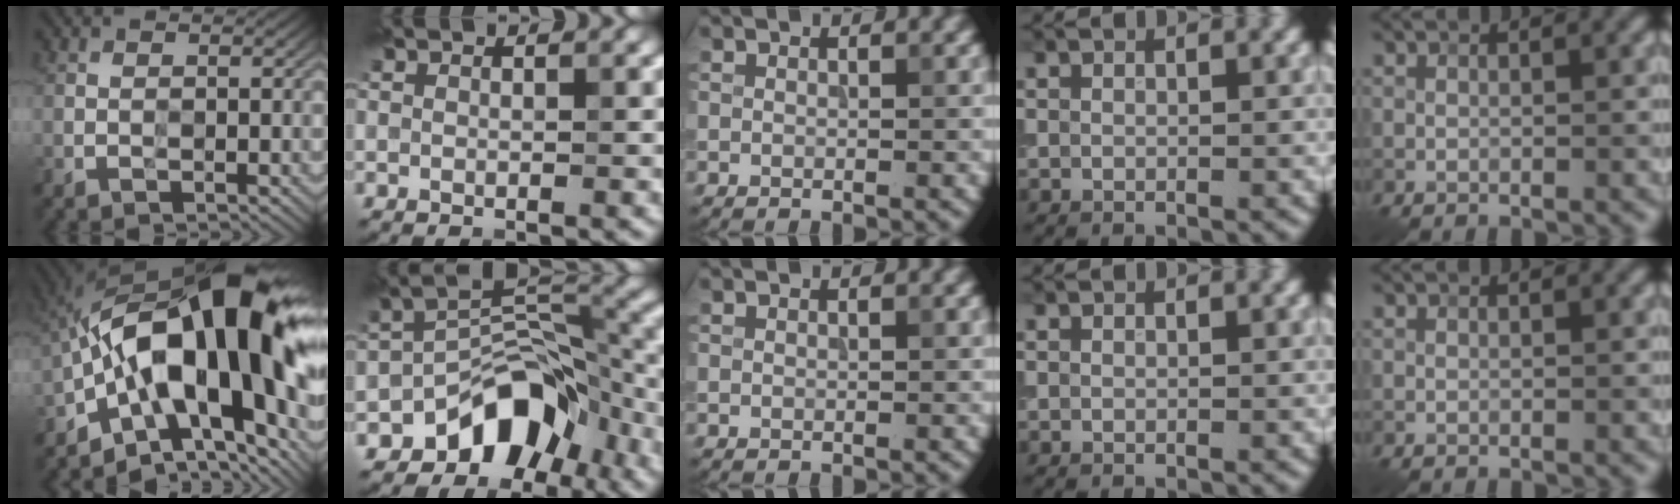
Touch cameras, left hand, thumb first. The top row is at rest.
{"thumb": {"total": 20.3, "force": [-1.8, 9.8, 17.6], "torque": [-0.279, 0.021, -0.045]}, "index": {"total": 8.5, "force": [-5.1, 4.8, 4.8], "torque": [-0.051, 0.007, -0.091]}}